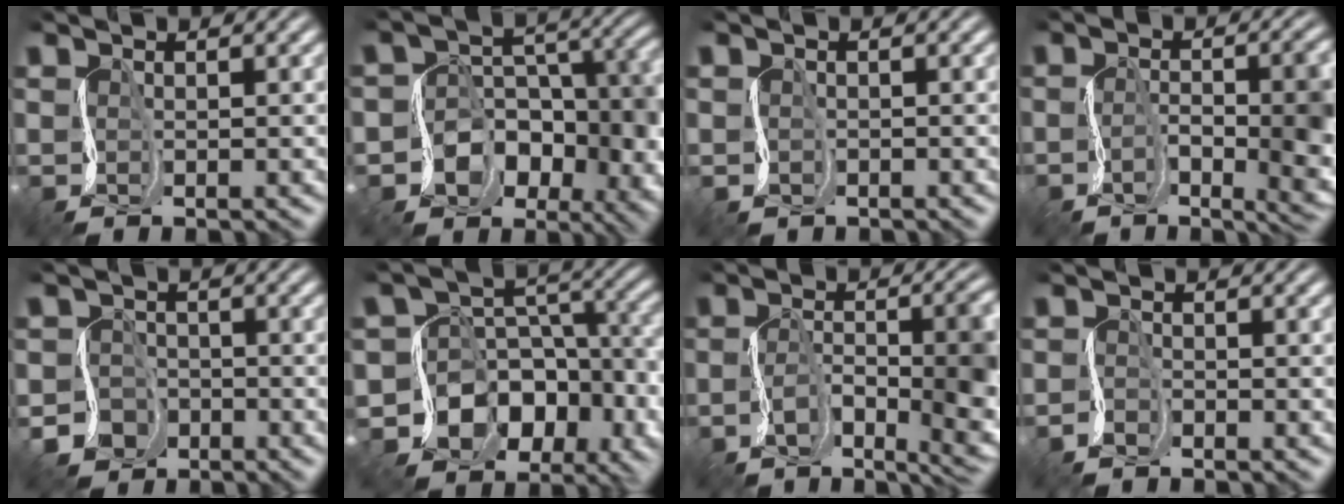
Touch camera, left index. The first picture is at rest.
{"total": 7.4, "force": [-2.3, 5.9, 3.7], "torque": [-0.043, -0.007, -0.041]}
{"total": 0.6, "force": [-0.2, 0.4, -0.4], "torque": [0.008, -0.004, -0.002]}
{"total": 9.1, "force": [-2.0, 3.5, 8.2], "torque": [-0.114, -0.010, -0.025]}
{"total": 4.2, "force": [-2.4, 3.5, 0.4], "torque": [0.014, -0.004, -0.046]}
{"total": 13.4, "force": [-6.6, 10.6, 5.0], "torque": [-0.073, -0.005, -0.103]}
{"total": 10.3, "force": [-2.7, 4.2, 9.1], "torque": [-0.140, -0.012, -0.037]}
{"total": 1.0, "force": [-1.0, 0.1, 0.0], "torque": [-0.004, 0.001, -0.025]}